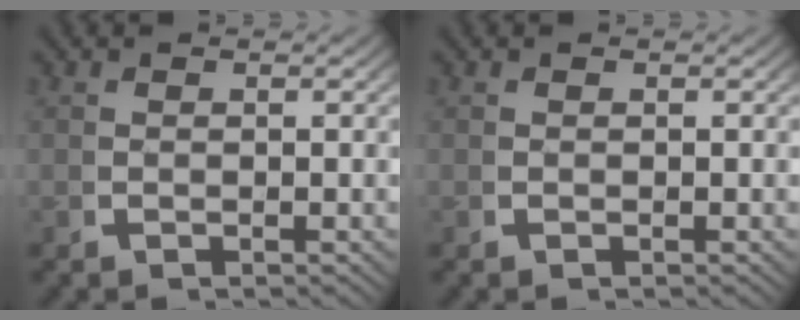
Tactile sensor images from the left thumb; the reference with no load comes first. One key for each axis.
{"total": 0.0}